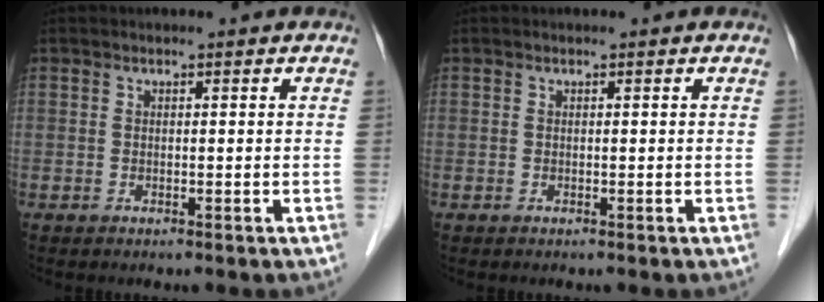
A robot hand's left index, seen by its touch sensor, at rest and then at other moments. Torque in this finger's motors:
{"motor_torque": [-0.06, 0.02, 0.01, -0.01]}